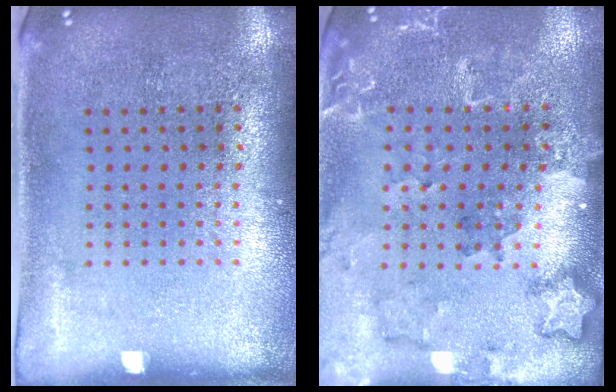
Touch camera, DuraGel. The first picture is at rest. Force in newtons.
{"total": 1.8, "press": 1.7, "slide": 0.3}